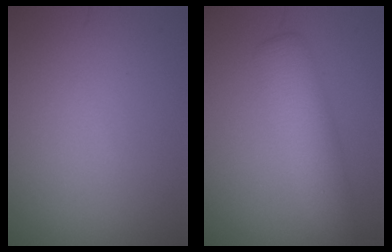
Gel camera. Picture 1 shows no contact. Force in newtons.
{"total": 4.4, "press": 4.4, "slide": 0.1}